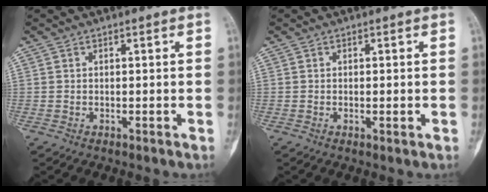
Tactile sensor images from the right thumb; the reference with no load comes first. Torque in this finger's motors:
{"motor_torque": [-0.46, -0.06, -0.07, -0.02, 0.02]}